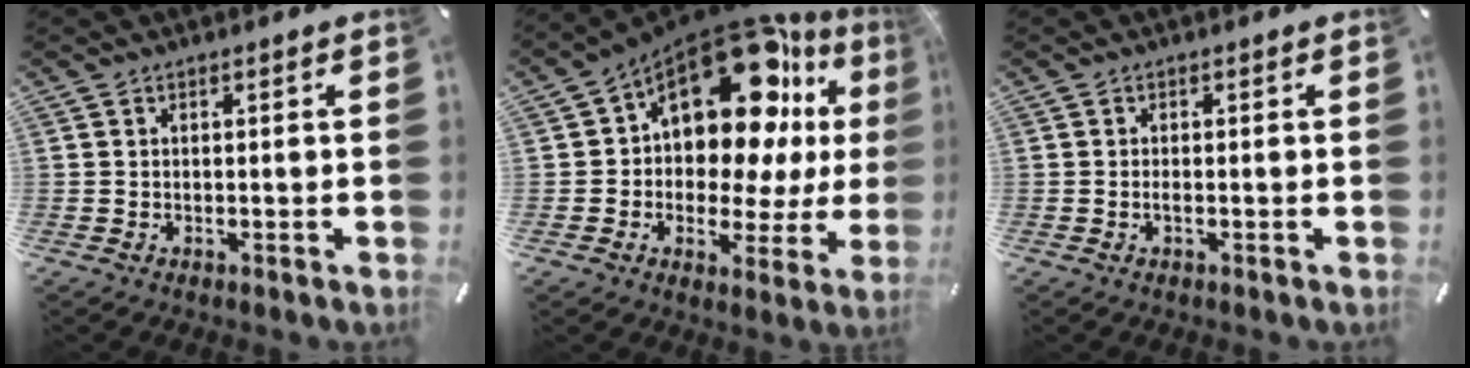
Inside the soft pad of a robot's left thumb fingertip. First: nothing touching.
{"total": 19.9, "force": [10.0, 10.5, 13.7], "torque": [-0.216, -0.090, 0.160]}
{"total": 1.0, "force": [-0.3, 0.3, 1.0], "torque": [-0.019, -0.001, -0.005]}